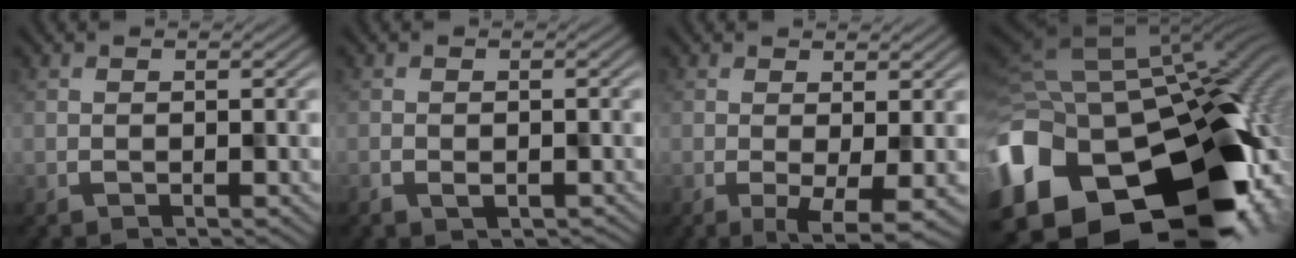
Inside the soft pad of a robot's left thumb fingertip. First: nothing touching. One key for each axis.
{"total": 1.1, "fx": -0.7, "fy": 0.7, "fz": 0.5, "tx": -0.014, "ty": -0.007, "tz": 0.001}
{"total": 5.4, "fx": -1.8, "fy": 1.4, "fz": 4.9, "tx": -0.071, "ty": -0.012, "tz": -0.006}
{"total": 18.9, "fx": -6.7, "fy": 13.2, "fz": 11.7, "tx": -0.265, "ty": -0.052, "tz": -0.070}